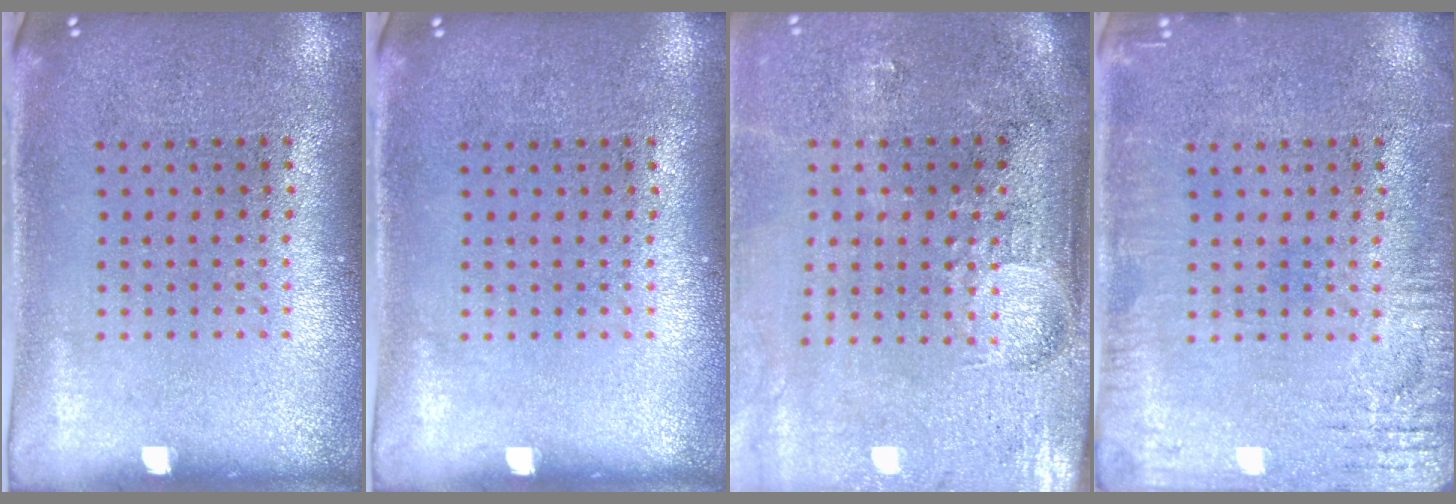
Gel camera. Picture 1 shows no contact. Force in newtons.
{"total": 0.0}
{"total": 4.5, "press": 3.8, "slide": 2.4}
{"total": 3.0, "press": 3.0, "slide": 0.2}